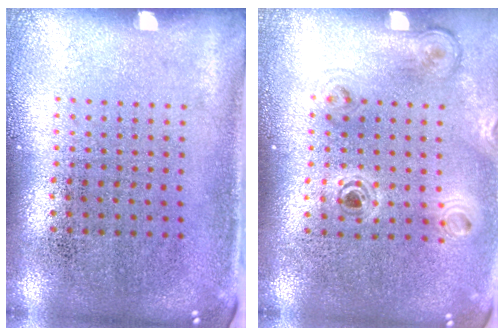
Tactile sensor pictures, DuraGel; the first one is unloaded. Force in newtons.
{"total": 1.0, "press": 1.0, "slide": 0.1}